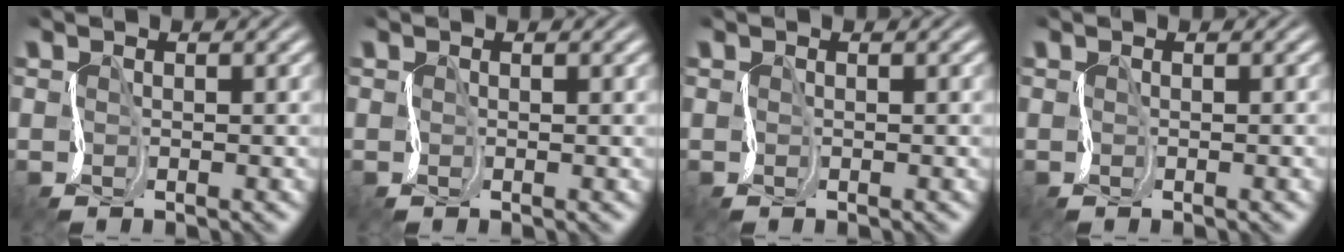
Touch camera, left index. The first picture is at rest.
{"total": 0.0}
{"total": 0.0}
{"total": 0.9, "force": [-0.3, 0.2, 0.8], "torque": [-0.004, 0.000, -0.006]}